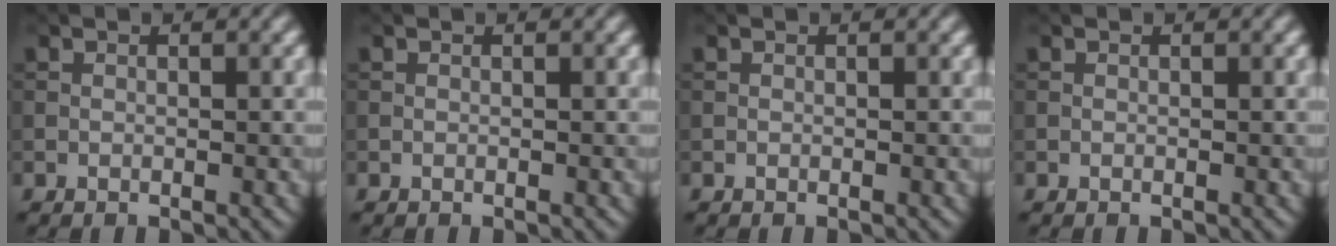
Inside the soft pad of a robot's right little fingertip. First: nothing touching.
{"total": 0.0}
{"total": 0.0}
{"total": 0.0}